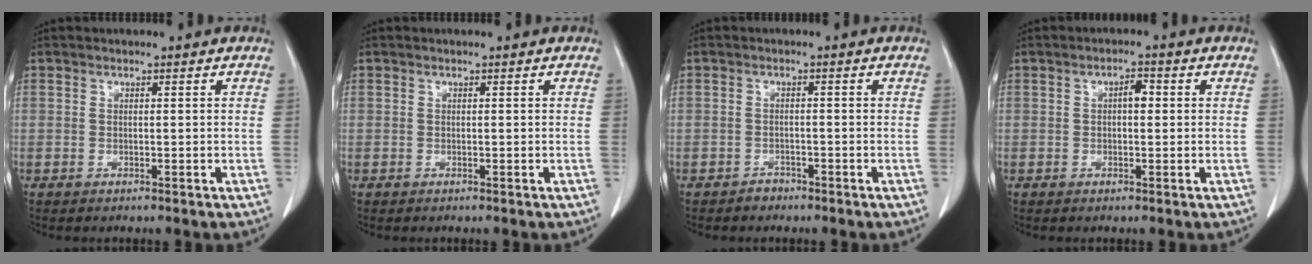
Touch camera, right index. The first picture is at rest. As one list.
[{"total": 0.0}, {"total": 1.4, "force": [-1.1, 0.8, 0.0], "torque": [0.000, 0.004, -0.020]}, {"total": 2.2, "force": [0.3, 1.0, 2.0], "torque": [-0.028, 0.007, 0.002]}]